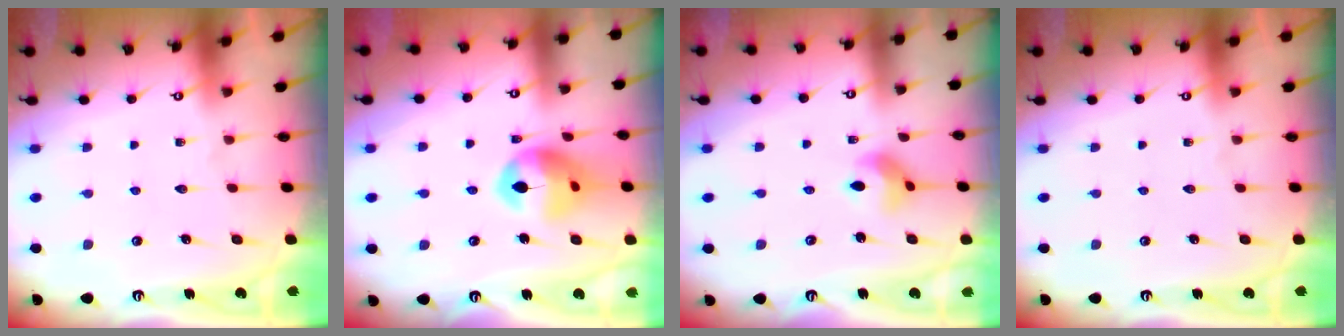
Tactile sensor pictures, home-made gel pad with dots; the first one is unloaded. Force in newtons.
{"total": 12.9, "press": 12.8, "slide": 1.3}
{"total": 6.4, "press": 6.3, "slide": 0.6}
{"total": 0.0}